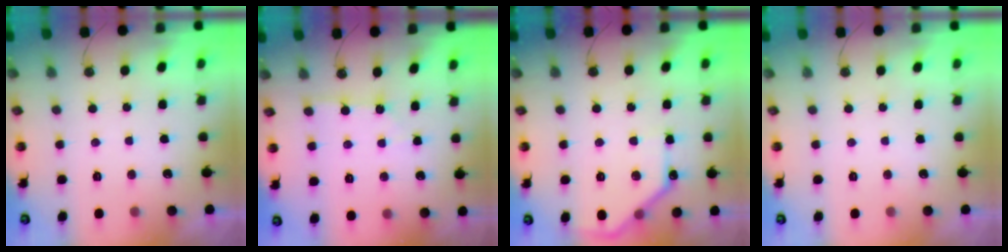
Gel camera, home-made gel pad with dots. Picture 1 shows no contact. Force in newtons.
{"total": 1.0, "press": 1.0, "slide": 0.2}
{"total": 11.2, "press": 11.1, "slide": 0.7}
{"total": 0.0}